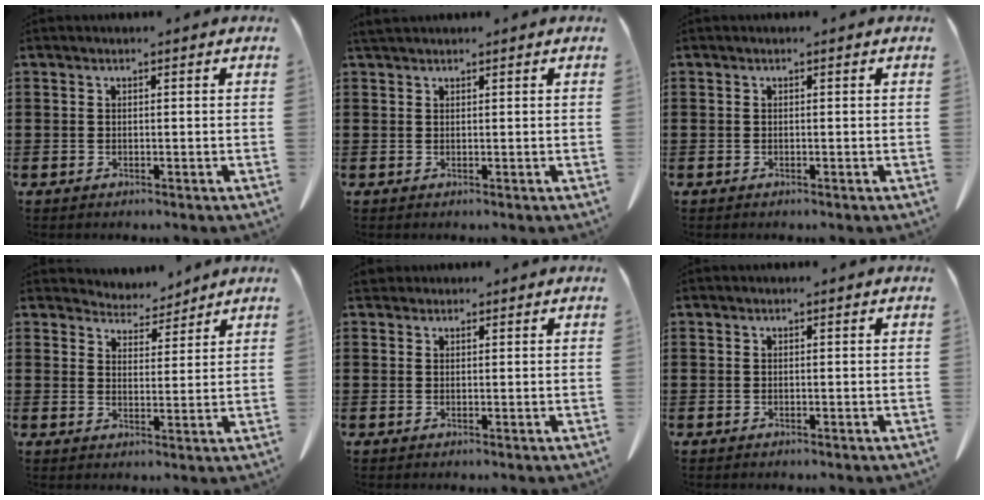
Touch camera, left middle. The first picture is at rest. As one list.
[{"total": 1.0, "force": [0.9, 0.2, 0.3], "torque": [-0.010, 0.000, 0.018]}, {"total": 0.0}, {"total": 4.7, "force": [4.5, 1.1, 0.5], "torque": [-0.016, -0.018, 0.083]}, {"total": 1.3, "force": [1.1, 0.6, 0.2], "torque": [-0.008, 0.003, 0.022]}, {"total": 0.0}]